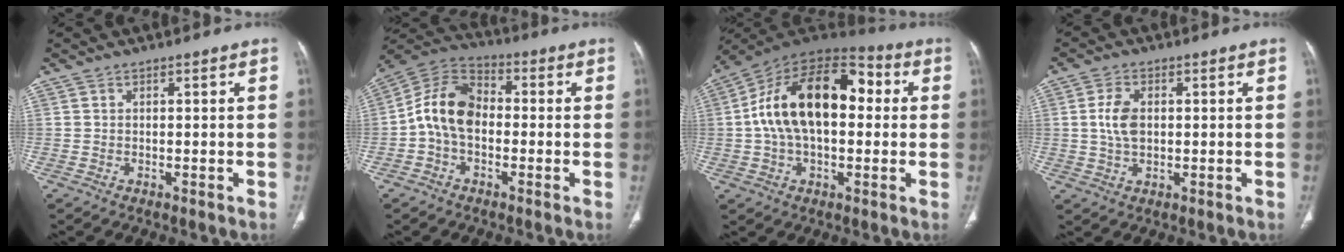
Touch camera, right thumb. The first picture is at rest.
{"total": 11.0, "force": [-1.2, 7.5, 7.9], "torque": [-0.136, 0.034, -0.037]}
{"total": 21.0, "force": [2.1, 12.2, 17.0], "torque": [-0.280, 0.042, 0.026]}
{"total": 7.5, "force": [0.8, 4.8, 5.7], "torque": [-0.108, 0.001, 0.016]}